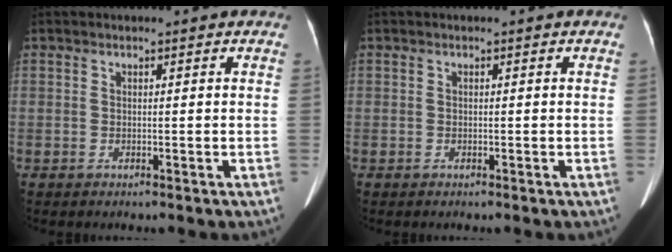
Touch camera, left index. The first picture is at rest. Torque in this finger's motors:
{"motor_torque": [-0.01, 0.00, 0.02, 0.00]}